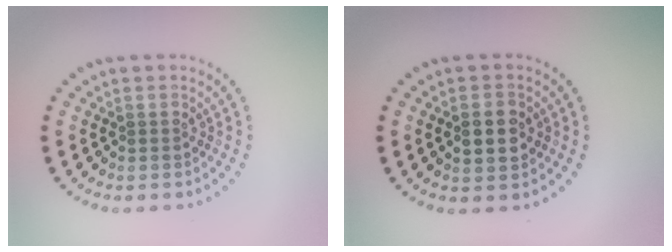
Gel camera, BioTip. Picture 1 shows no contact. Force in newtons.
{"total": 2.7, "press": 2.7, "slide": 0.3}